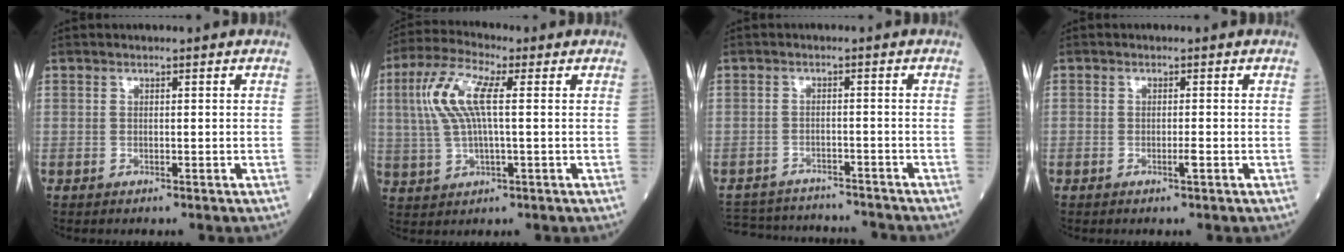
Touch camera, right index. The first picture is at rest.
{"total": 9.1, "force": [1.9, 2.1, 8.6], "torque": [-0.198, 0.019, 0.039]}
{"total": 12.6, "force": [-12.0, 2.6, 2.9], "torque": [-0.056, 0.011, -0.162]}
{"total": 1.0, "force": [-0.4, -0.1, 0.9], "torque": [-0.019, 0.000, -0.005]}